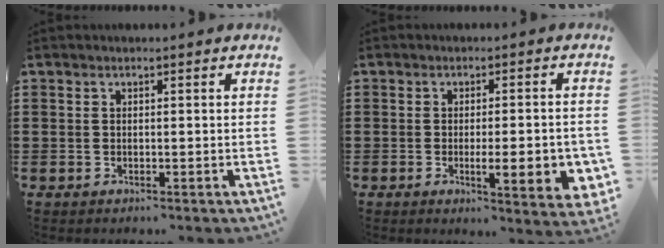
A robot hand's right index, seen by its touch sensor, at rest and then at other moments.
{"total": 6.8, "force": [-1.5, 1.4, 6.5], "torque": [-0.087, -0.013, -0.022]}